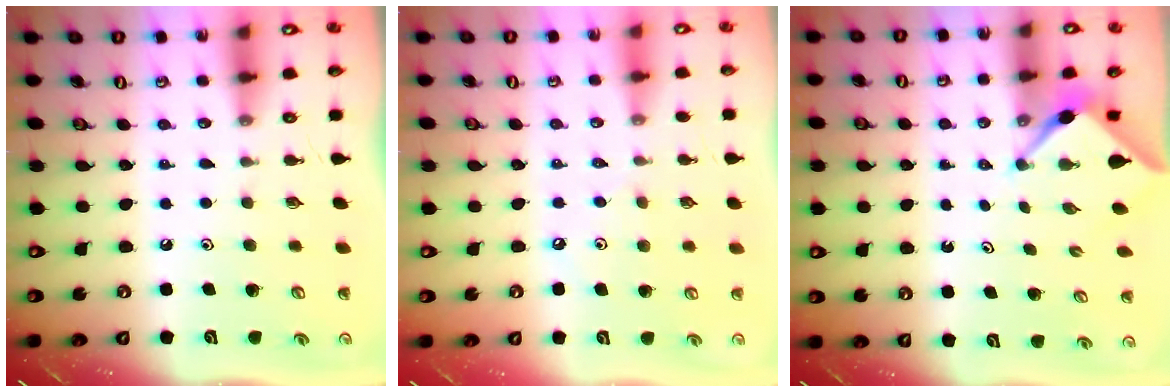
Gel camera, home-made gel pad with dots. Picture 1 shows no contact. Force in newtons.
{"total": 5.9, "press": 5.8, "slide": 0.8}
{"total": 3.3, "press": 3.3, "slide": 0.3}